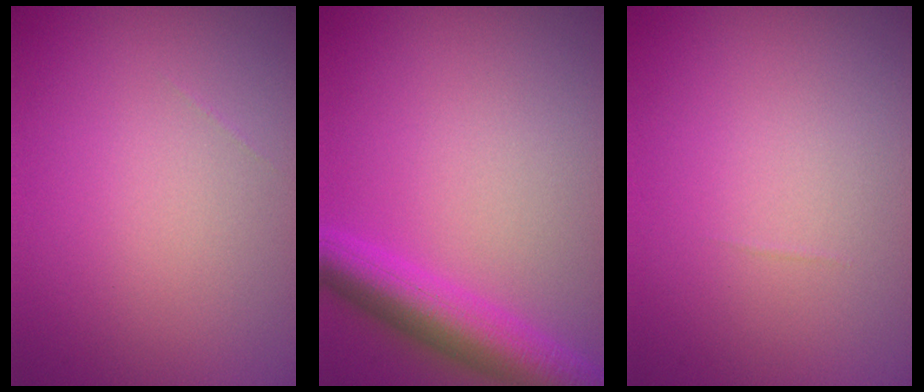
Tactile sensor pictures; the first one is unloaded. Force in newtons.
{"total": 5.6, "press": 5.6, "slide": 0.2}
{"total": 0.0}